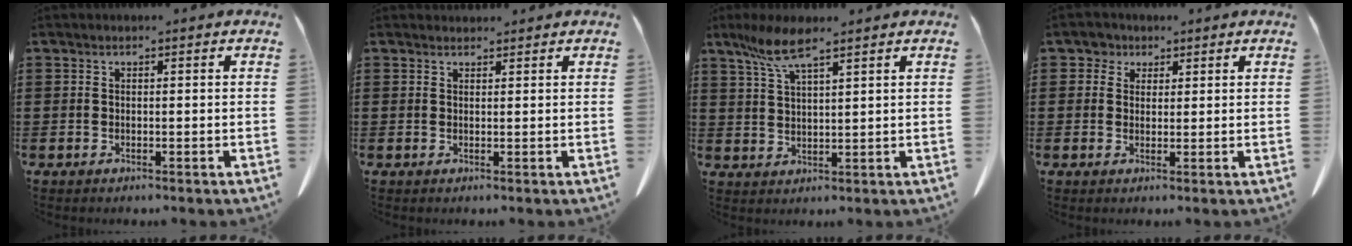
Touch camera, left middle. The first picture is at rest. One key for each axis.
{"total": 1.1, "fx": 1.1, "fy": 0.3, "fz": 0.0, "tx": 0.005, "ty": -0.003, "tz": 0.019}
{"total": 6.3, "fx": 4.3, "fy": 1.1, "fz": 4.5, "tx": -0.107, "ty": -0.004, "tz": 0.074}
{"total": 2.6, "fx": 1.6, "fy": 2.0, "fz": 0.4, "tx": -0.010, "ty": 0.007, "tz": 0.028}